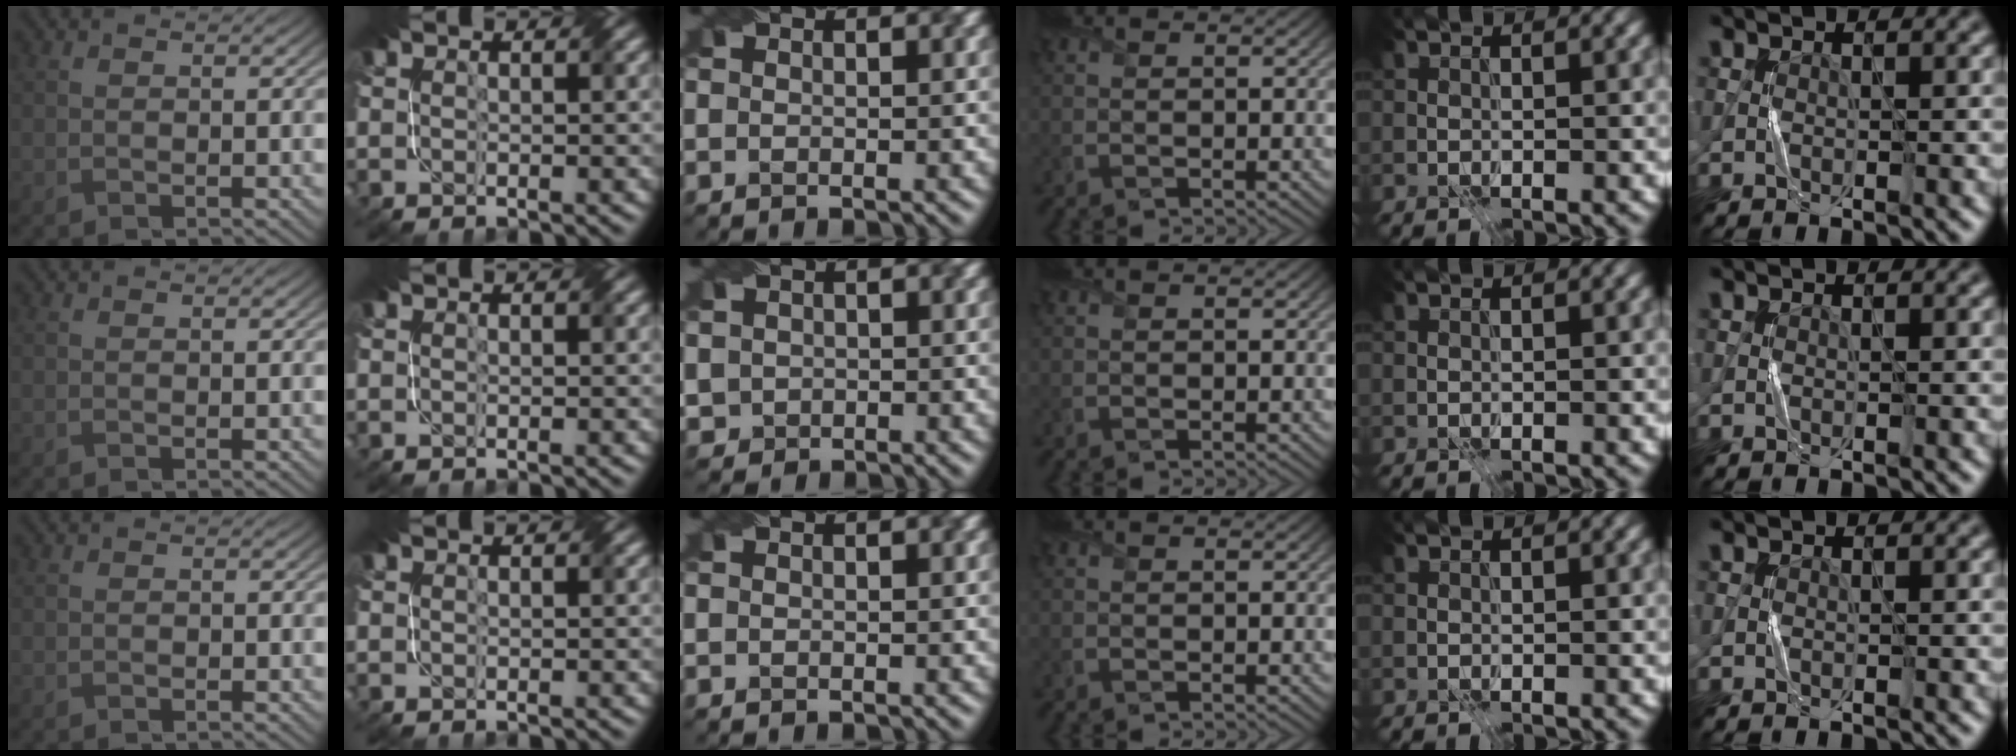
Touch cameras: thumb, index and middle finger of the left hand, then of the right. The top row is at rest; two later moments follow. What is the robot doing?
{"motion": "fold", "object": "paper"}